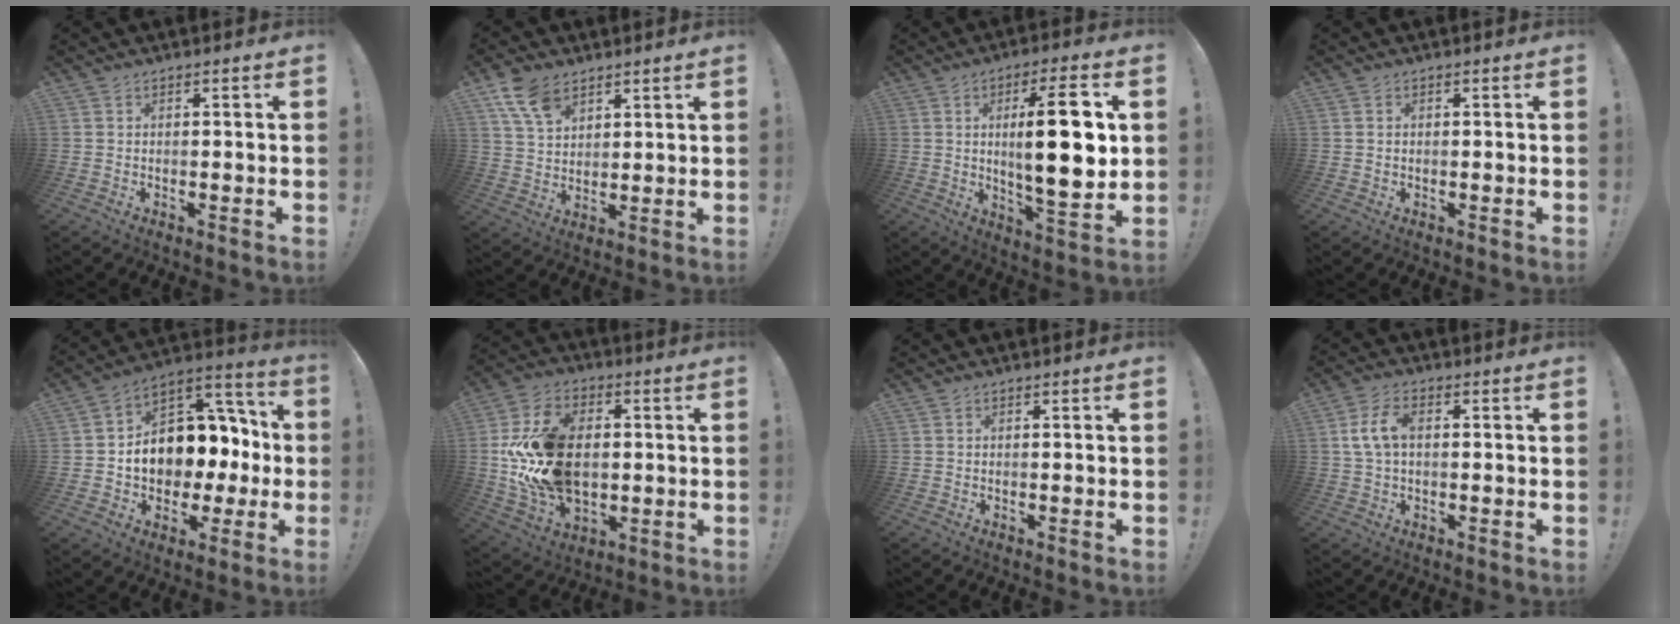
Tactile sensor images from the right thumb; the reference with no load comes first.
{"total": 9.6, "force": [5.9, 6.0, 4.7], "torque": [-0.080, -0.021, 0.114]}
{"total": 17.5, "force": [2.4, 4.6, 16.7], "torque": [-0.257, -0.014, 0.021]}
{"total": 0.8, "force": [0.3, 0.7, 0.2], "torque": [-0.008, 0.004, 0.006]}
{"total": 12.7, "force": [0.2, 10.7, 6.9], "torque": [-0.082, -0.011, 0.020]}
{"total": 22.4, "force": [0.3, 15.7, 16.0], "torque": [-0.286, 0.011, 0.017]}
{"total": 0.0}
{"total": 7.5, "force": [0.9, 4.5, 6.0], "torque": [-0.116, 0.009, 0.018]}